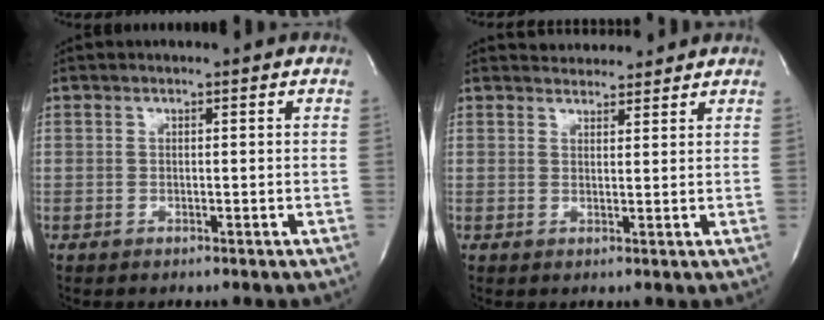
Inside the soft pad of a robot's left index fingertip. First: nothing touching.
{"total": 4.7, "force": [4.6, 1.0, 0.5], "torque": [-0.010, 0.018, 0.064]}